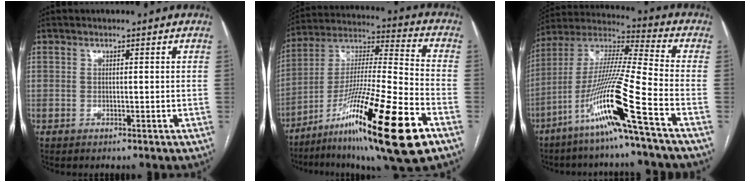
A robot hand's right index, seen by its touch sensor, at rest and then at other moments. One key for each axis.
{"total": 23.3, "fx": -12.3, "fy": 0.9, "fz": 19.8, "tx": -0.339, "ty": -0.039, "tz": -0.215}
{"total": 16.2, "fx": -8.1, "fy": -1.9, "fz": 14.0, "tx": -0.288, "ty": -0.021, "tz": -0.158}